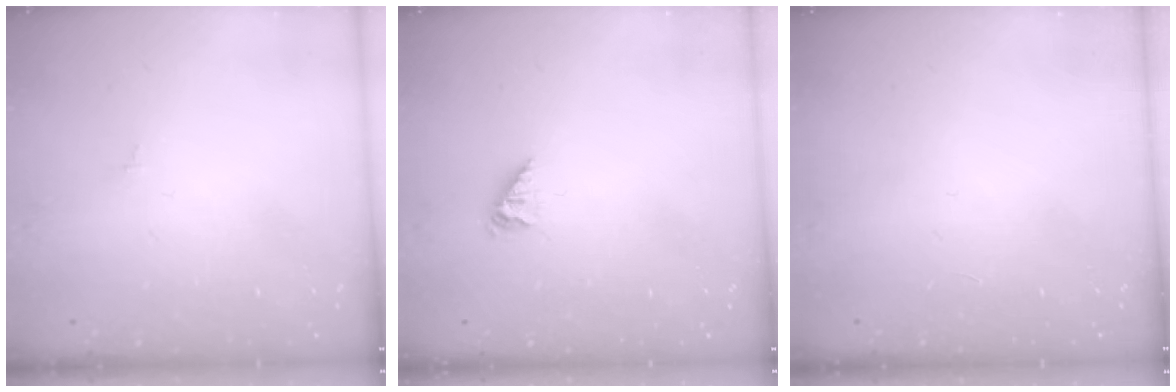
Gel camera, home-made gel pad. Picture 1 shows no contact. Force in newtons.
{"total": 1.8, "press": 1.7, "slide": 0.3}
{"total": 0.0}